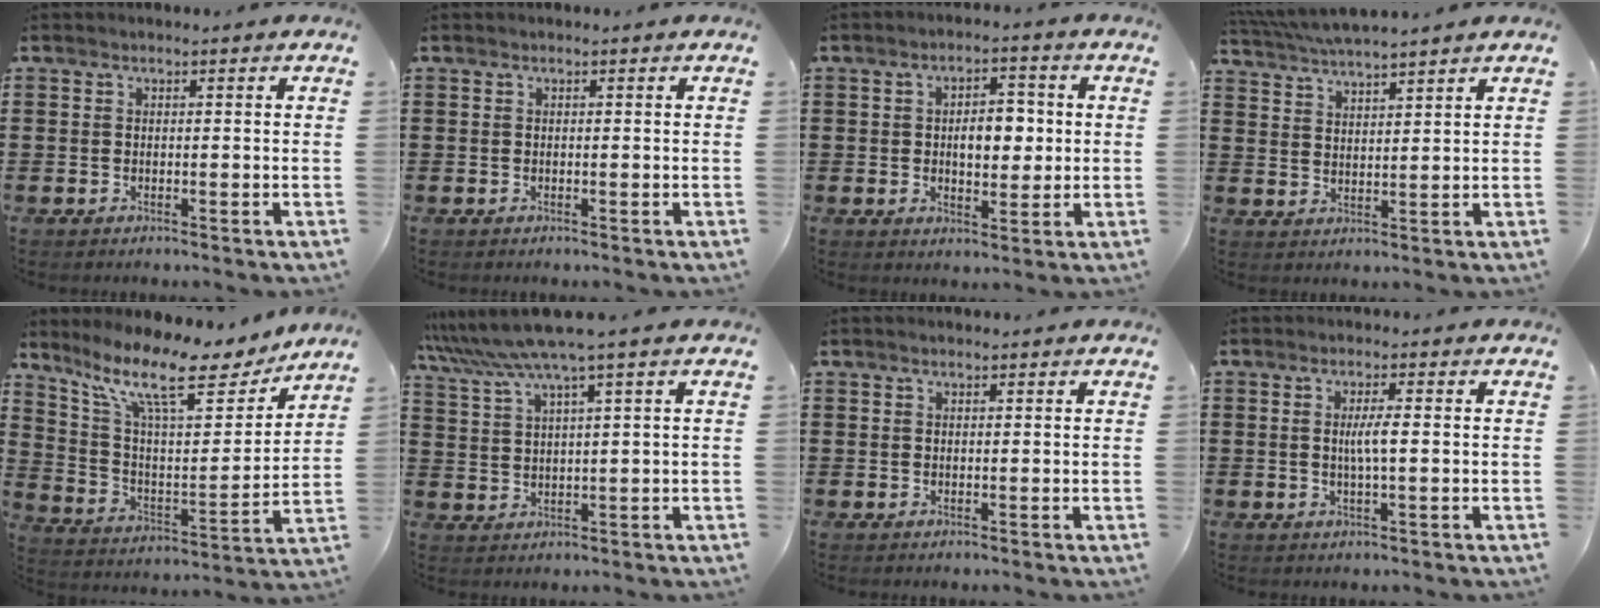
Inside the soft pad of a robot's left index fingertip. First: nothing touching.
{"total": 0.0}
{"total": 6.0, "force": [0.4, 3.2, 5.1], "torque": [-0.080, 0.002, -0.005]}
{"total": 4.3, "force": [4.1, -0.3, 1.0], "torque": [-0.034, -0.015, 0.074]}
{"total": 13.2, "force": [9.4, 3.3, 8.7], "torque": [-0.185, -0.047, 0.155]}
{"total": 6.1, "force": [4.3, -0.4, 4.2], "torque": [-0.104, -0.022, 0.071]}
{"total": 0.5, "force": [0.4, 0.2, 0.3], "torque": [-0.006, 0.002, 0.008]}
{"total": 3.2, "force": [0.1, 0.4, 3.1], "torque": [-0.059, -0.004, -0.001]}